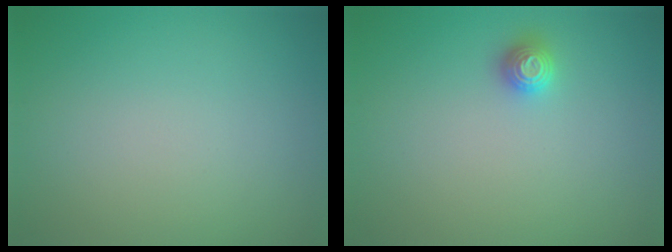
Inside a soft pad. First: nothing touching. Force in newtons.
{"total": 1.3, "press": 1.2, "slide": 0.3}